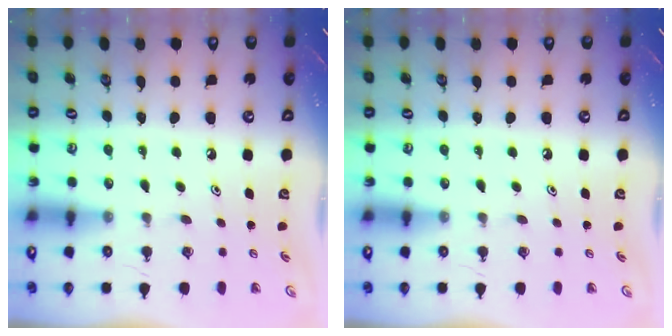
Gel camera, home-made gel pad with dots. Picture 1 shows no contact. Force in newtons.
{"total": 0.0}